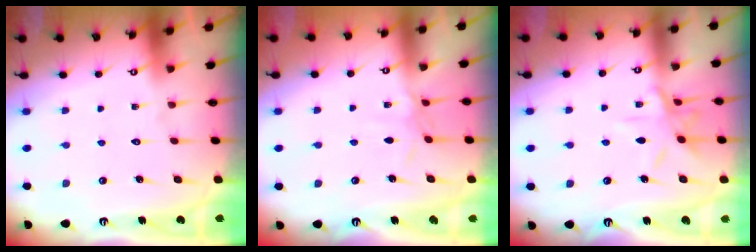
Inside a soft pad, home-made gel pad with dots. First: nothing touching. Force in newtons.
{"total": 3.3, "press": 3.3, "slide": 0.5}
{"total": 8.5, "press": 8.5, "slide": 0.6}